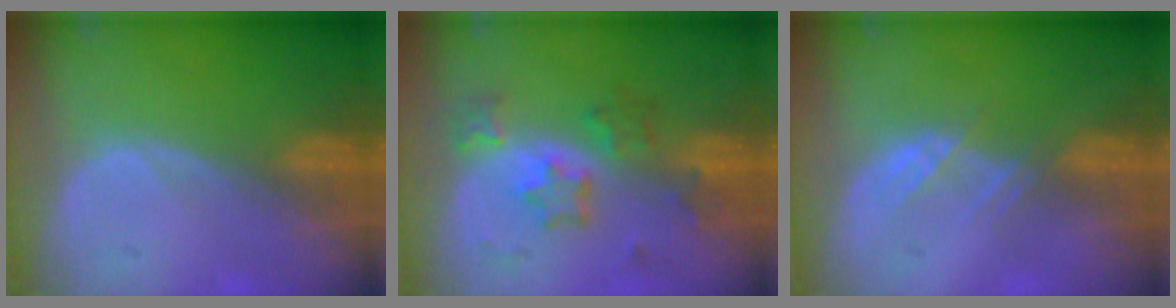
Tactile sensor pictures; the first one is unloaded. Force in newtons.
{"total": 6.1, "press": 5.9, "slide": 1.2}
{"total": 2.6, "press": 2.5, "slide": 0.7}